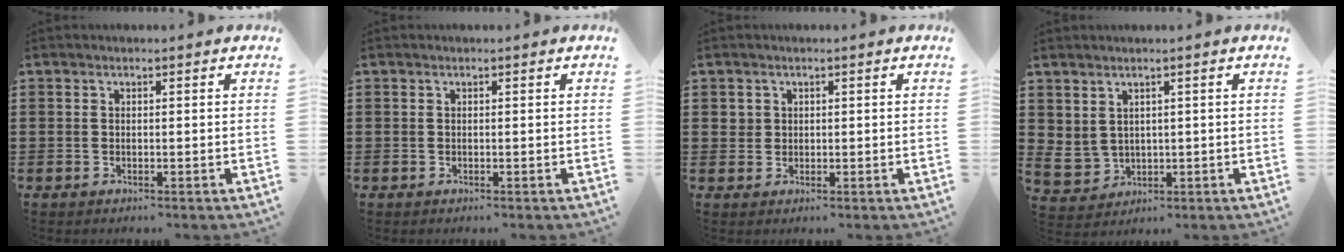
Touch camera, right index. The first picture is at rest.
{"total": 0.0}
{"total": 1.6, "force": [0.7, 1.4, 0.2], "torque": [-0.010, 0.008, 0.013]}
{"total": 3.2, "force": [1.9, 2.3, 1.0], "torque": [-0.046, -0.004, 0.033]}